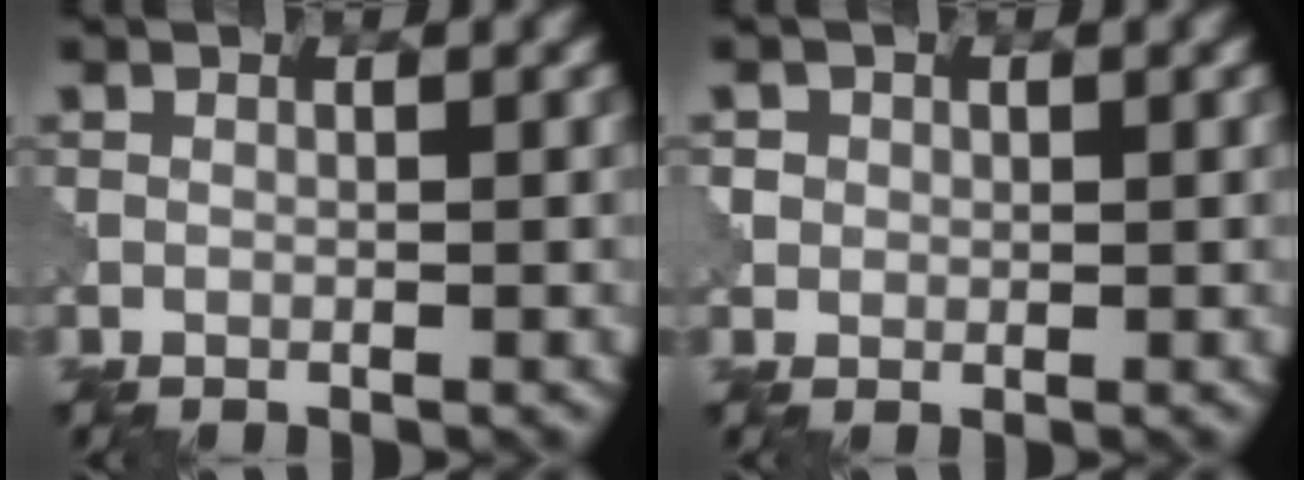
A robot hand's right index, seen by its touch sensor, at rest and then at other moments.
{"total": 1.4, "force": [0.3, 1.3, -0.4], "torque": [0.004, 0.001, 0.009]}